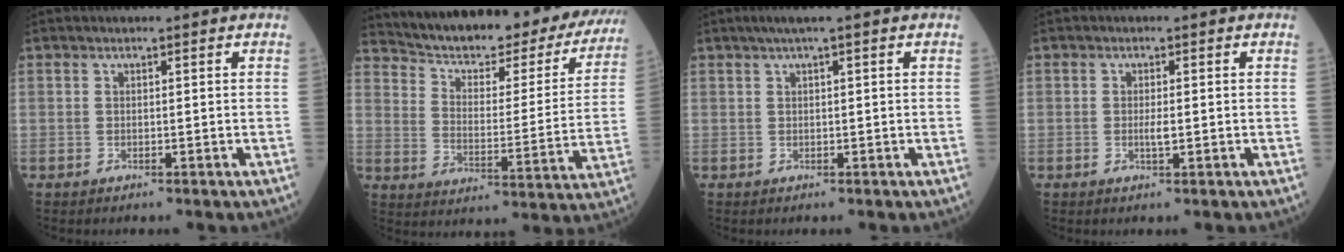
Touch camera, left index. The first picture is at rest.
{"total": 27.2, "force": [24.5, 6.1, 10.2], "torque": [-0.151, -0.057, 0.310]}
{"total": 2.5, "force": [1.4, -0.3, 2.0], "torque": [-0.038, 0.011, 0.027]}
{"total": 1.2, "force": [-0.3, 0.2, 1.2], "torque": [-0.022, -0.005, -0.005]}